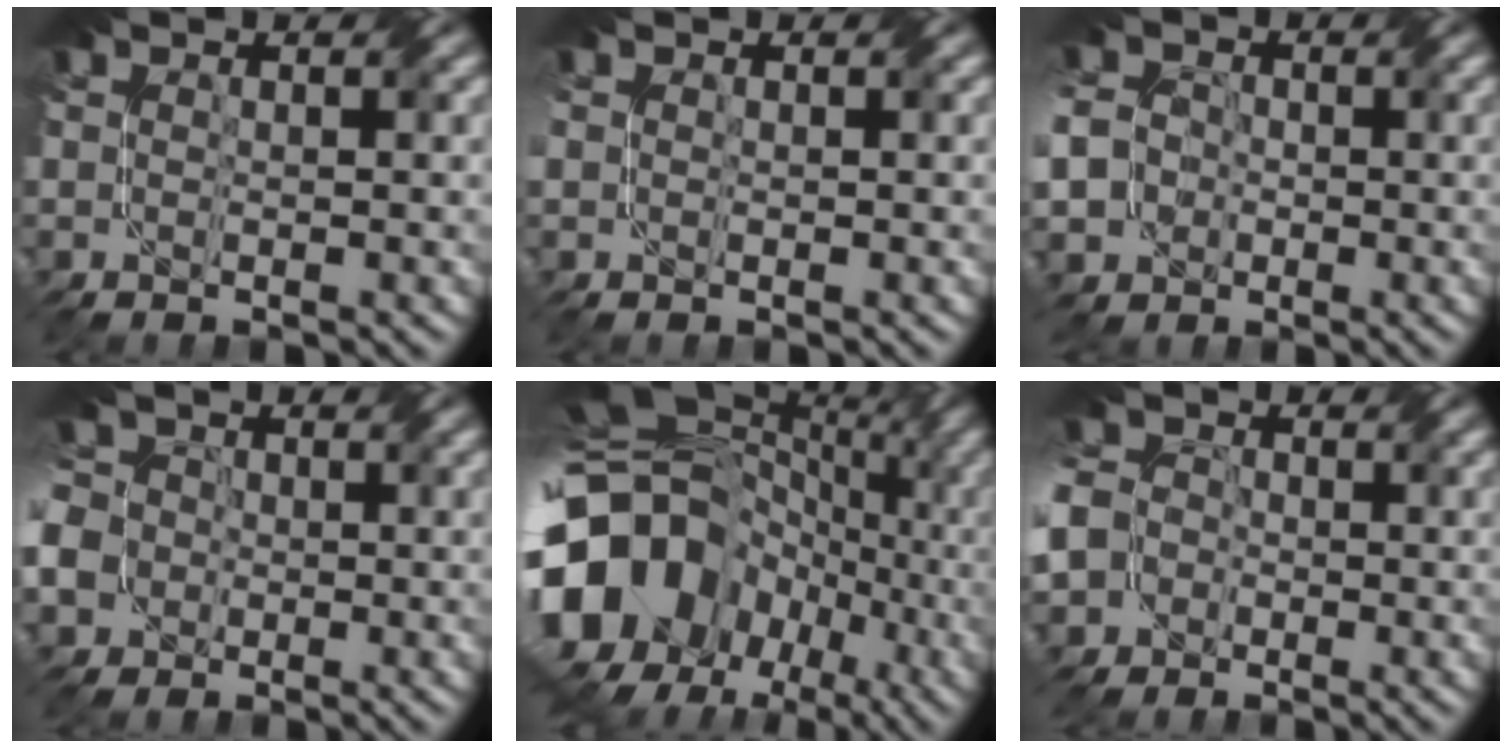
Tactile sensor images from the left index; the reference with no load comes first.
{"total": 0.0}
{"total": 8.6, "force": [-2.2, 7.9, 2.7], "torque": [-0.078, -0.002, -0.068]}
{"total": 7.9, "force": [-2.3, 6.9, 3.0], "torque": [-0.081, 0.004, -0.062]}
{"total": 18.0, "force": [-3.8, 15.1, 8.9], "torque": [-0.209, 0.009, -0.076]}
{"total": 9.6, "force": [-3.4, 8.4, 3.1], "torque": [-0.086, -0.007, -0.090]}